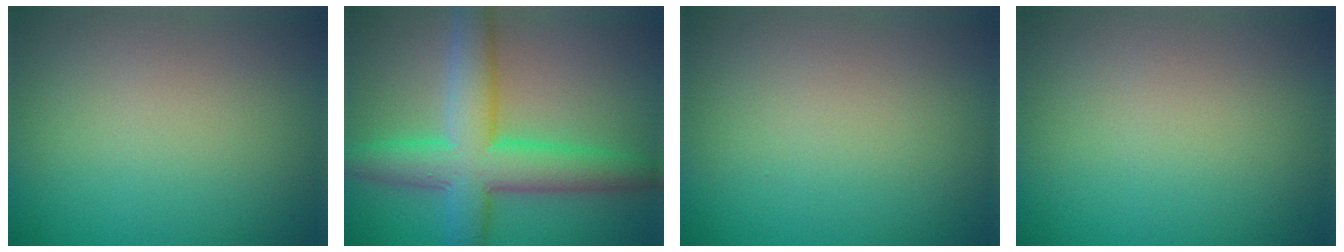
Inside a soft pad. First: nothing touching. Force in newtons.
{"total": 8.4, "press": 8.4, "slide": 0.2}
{"total": 0.0}
{"total": 0.0}